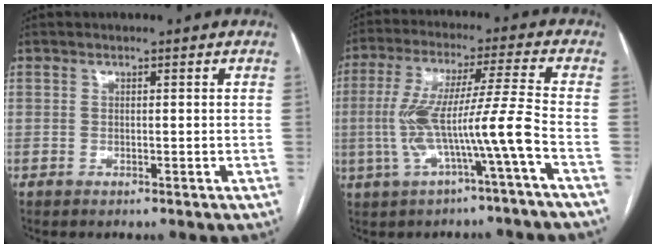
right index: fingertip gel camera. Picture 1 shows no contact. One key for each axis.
{"total": 11.1, "fx": -3.3, "fy": -1.0, "fz": 10.5, "tx": -0.214, "ty": 0.020, "tz": -0.059}